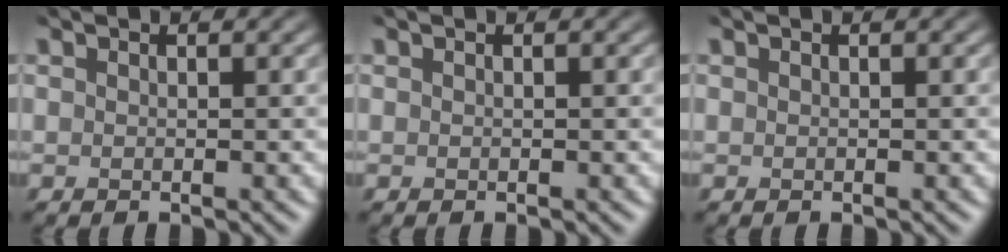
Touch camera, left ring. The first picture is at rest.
{"total": 0.0}
{"total": 0.0}